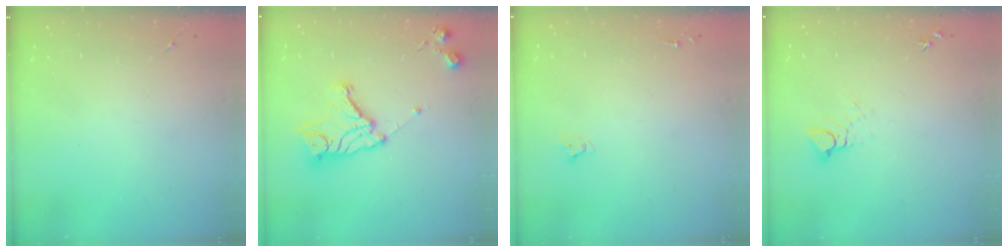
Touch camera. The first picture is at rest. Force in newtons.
{"total": 15.7, "press": 15.6, "slide": 1.3}
{"total": 2.0, "press": 2.0, "slide": 0.2}
{"total": 5.0, "press": 5.0, "slide": 0.2}